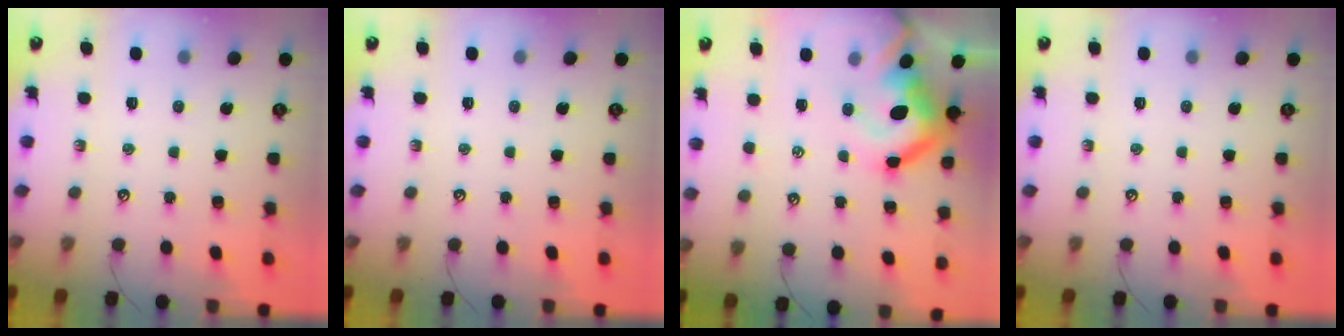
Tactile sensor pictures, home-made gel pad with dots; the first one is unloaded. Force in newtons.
{"total": 0.0}
{"total": 12.8, "press": 12.7, "slide": 2.0}
{"total": 0.0}